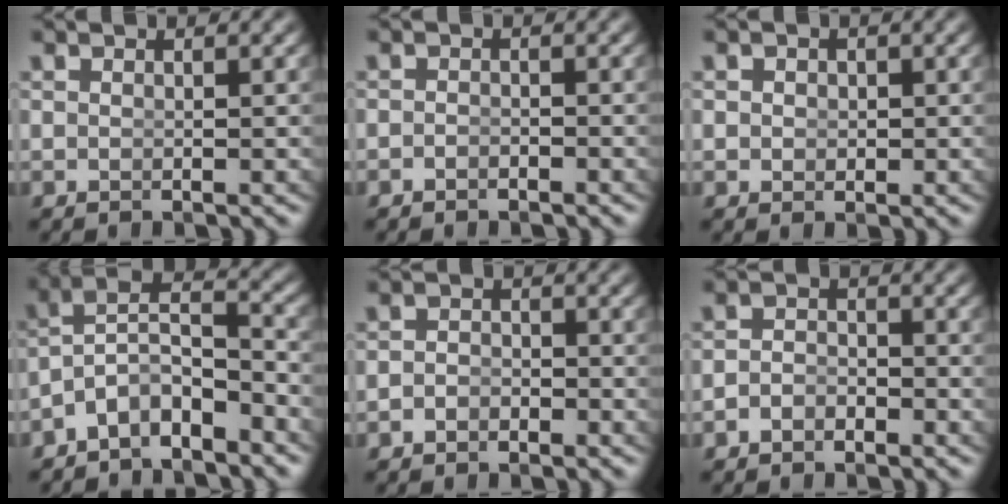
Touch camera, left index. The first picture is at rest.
{"total": 1.0, "force": [-1.0, 0.0, 0.0], "torque": [-0.002, -0.011, -0.013]}
{"total": 1.3, "force": [0.0, 1.1, 0.5], "torque": [-0.009, -0.010, 0.002]}
{"total": 7.4, "force": [-2.5, 5.8, 3.8], "torque": [-0.087, -0.035, -0.041]}
{"total": 1.7, "force": [-1.4, 0.9, 0.2], "torque": [0.002, -0.013, -0.024]}
{"total": 2.1, "force": [-1.7, 1.0, 0.4], "torque": [-0.002, -0.014, -0.029]}